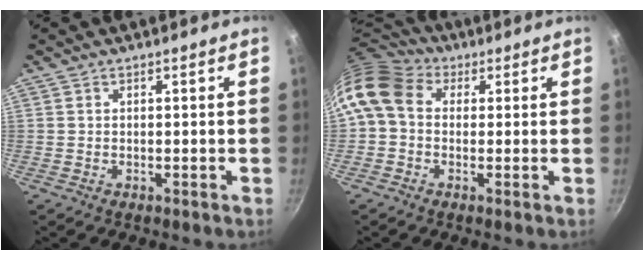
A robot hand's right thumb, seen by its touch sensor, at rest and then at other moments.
{"total": 11.0, "force": [2.2, 8.5, 6.6], "torque": [-0.124, 0.018, 0.020]}